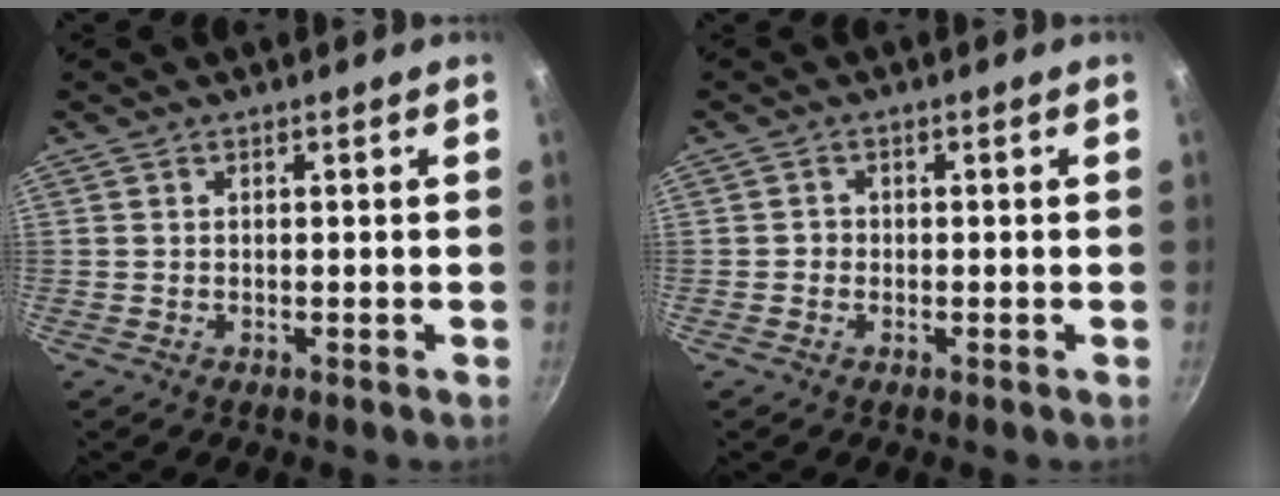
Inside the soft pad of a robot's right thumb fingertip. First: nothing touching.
{"total": 1.0, "force": [-0.3, 1.0, 0.2], "torque": [0.000, 0.001, -0.007]}